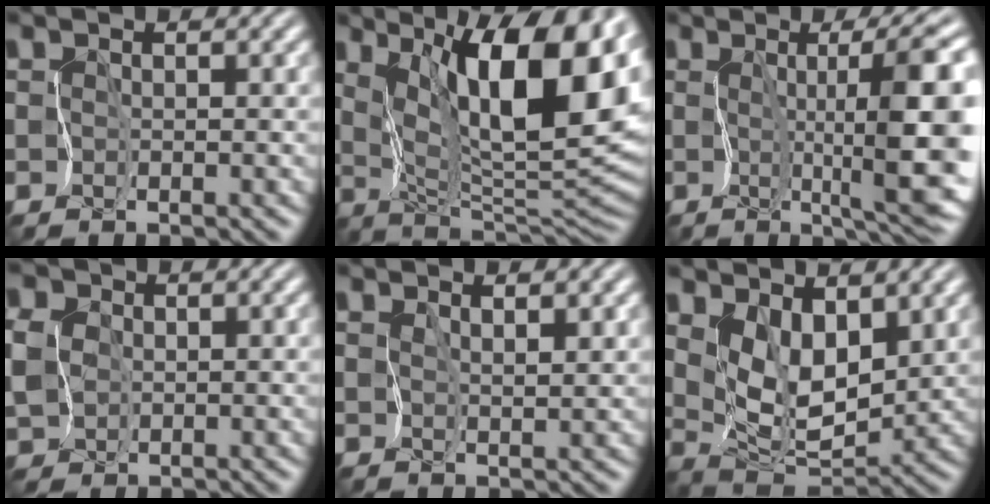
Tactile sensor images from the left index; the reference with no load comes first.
{"total": 13.5, "force": [5.6, 4.4, 11.4], "torque": [-0.149, -0.001, 0.090]}
{"total": 9.8, "force": [0.5, 1.3, 9.7], "torque": [-0.134, 0.000, 0.011]}
{"total": 5.5, "force": [-0.1, 4.8, 2.8], "torque": [-0.073, 0.008, -0.025]}
{"total": 1.6, "force": [1.1, 0.2, 1.2], "torque": [-0.015, -0.008, 0.024]}
{"total": 5.6, "force": [2.3, 3.0, 4.2], "torque": [-0.082, -0.020, 0.042]}